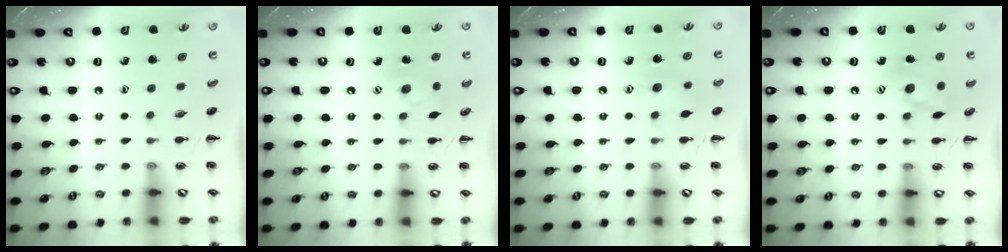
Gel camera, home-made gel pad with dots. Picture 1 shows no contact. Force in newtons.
{"total": 8.7, "press": 8.6, "slide": 1.1}
{"total": 6.2, "press": 6.0, "slide": 1.4}
{"total": 11.1, "press": 11.1, "slide": 0.7}